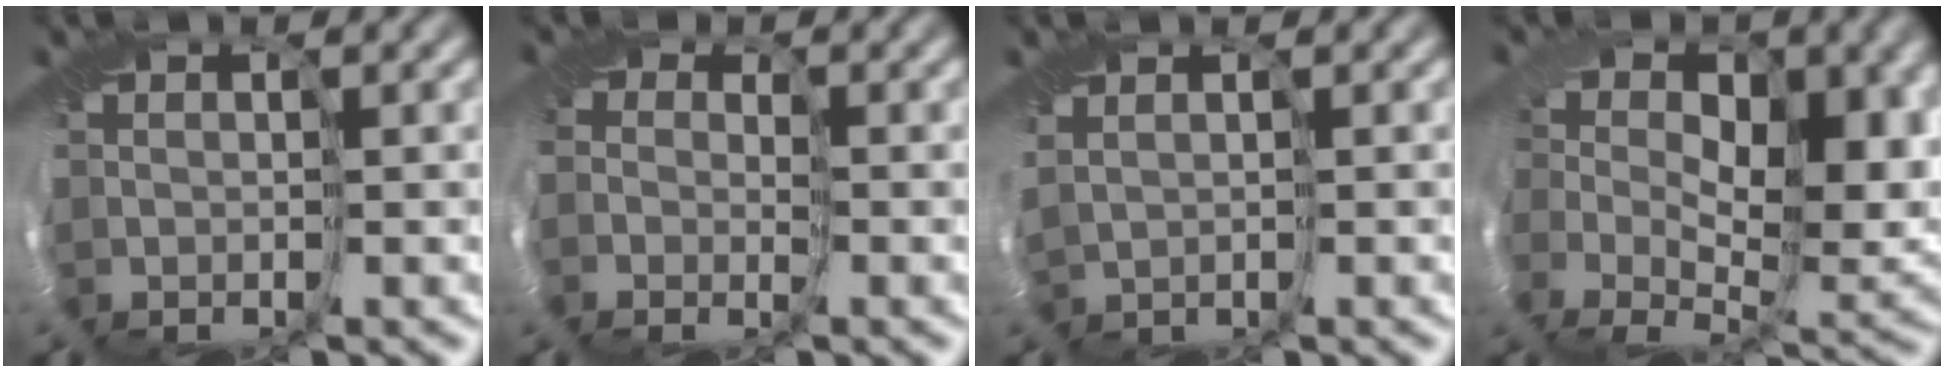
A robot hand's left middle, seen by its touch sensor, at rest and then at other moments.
{"total": 1.5, "force": [-1.1, 1.0, -0.2], "torque": [0.012, -0.022, -0.026]}
{"total": 1.2, "force": [-0.2, 0.6, 1.0], "torque": [-0.030, -0.008, -0.001]}
{"total": 7.5, "force": [0.5, 5.0, 5.7], "torque": [-0.072, -0.035, 0.004]}